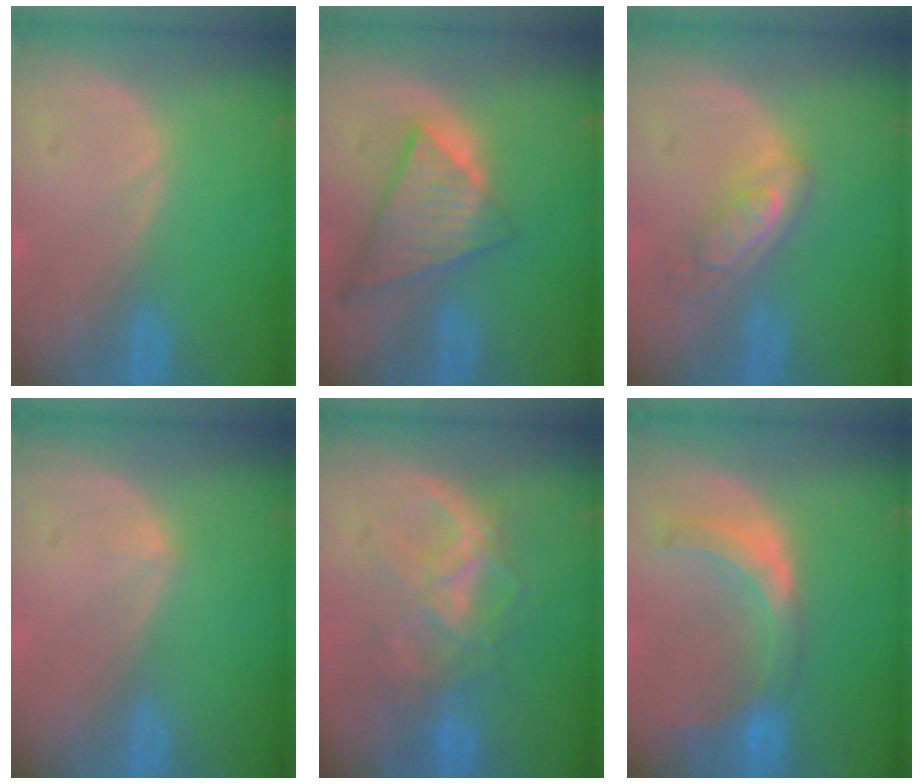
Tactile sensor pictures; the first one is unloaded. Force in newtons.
{"total": 9.0, "press": 7.8, "slide": 4.3}
{"total": 5.3, "press": 4.6, "slide": 2.6}
{"total": 0.6, "press": 0.4, "slide": 0.5}
{"total": 7.1, "press": 7.1, "slide": 1.0}
{"total": 7.6, "press": 6.9, "slide": 3.2}